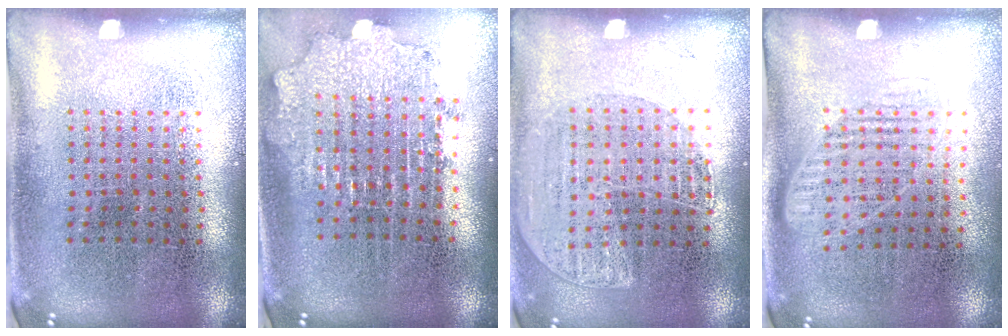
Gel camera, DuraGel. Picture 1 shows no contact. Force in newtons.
{"total": 1.9, "press": 1.5, "slide": 1.2}
{"total": 1.3, "press": 1.3, "slide": 0.1}
{"total": 1.2, "press": 1.0, "slide": 0.7}